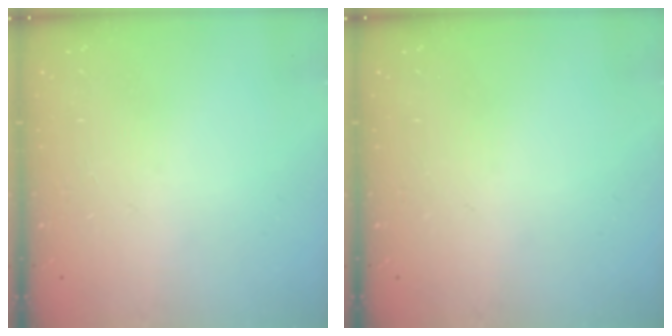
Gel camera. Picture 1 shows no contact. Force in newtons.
{"total": 0.0}